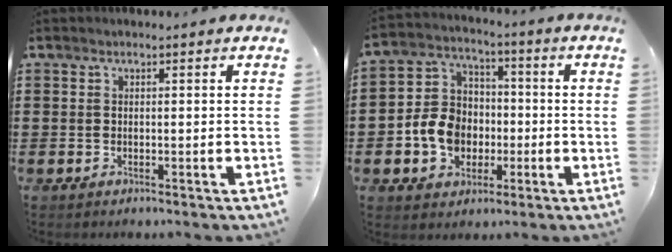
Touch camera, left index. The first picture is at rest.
{"total": 8.7, "force": [-2.1, 7.4, 4.0], "torque": [-0.114, 0.021, -0.040]}